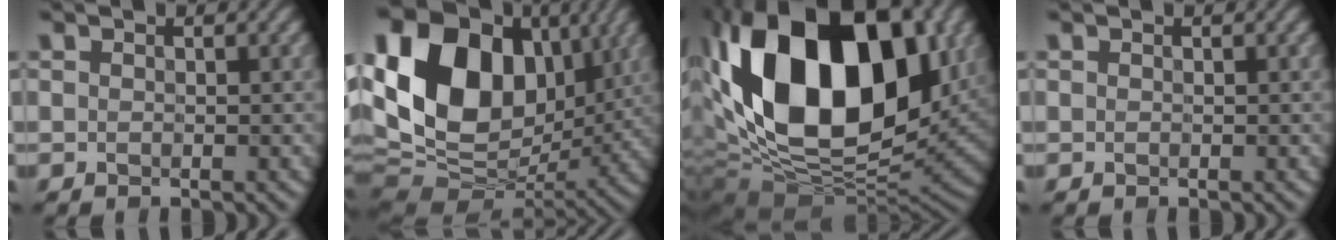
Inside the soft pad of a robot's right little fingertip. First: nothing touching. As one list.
[{"total": 19.8, "force": [4.2, 14.3, 12.9], "torque": [-0.254, 0.031, 0.077]}, {"total": 19.3, "force": [4.7, 12.0, 14.3], "torque": [-0.274, 0.014, 0.082]}, {"total": 0.0}]